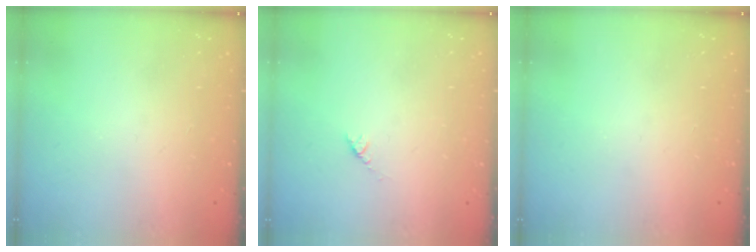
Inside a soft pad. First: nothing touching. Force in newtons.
{"total": 2.7, "press": 2.6, "slide": 0.4}
{"total": 0.0}